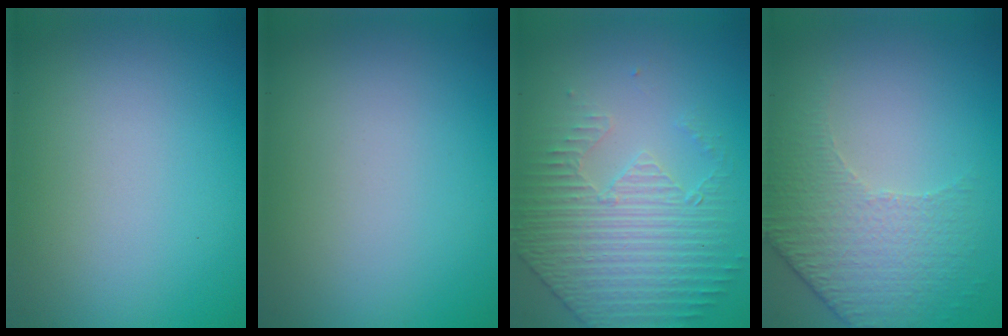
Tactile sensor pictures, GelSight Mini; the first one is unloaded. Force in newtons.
{"total": 0.0}
{"total": 4.4, "press": 3.6, "slide": 2.6}
{"total": 4.8, "press": 3.4, "slide": 3.3}